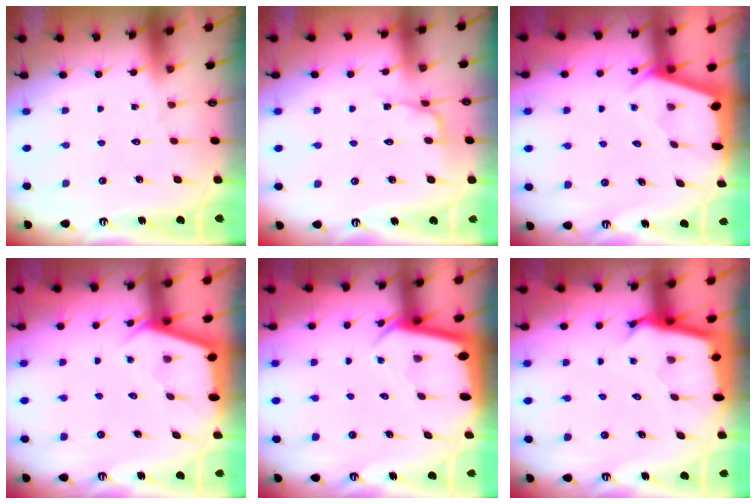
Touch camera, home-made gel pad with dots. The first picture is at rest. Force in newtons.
{"total": 2.8, "press": 2.8, "slide": 0.4}
{"total": 2.4, "press": 2.4, "slide": 0.3}
{"total": 2.9, "press": 2.9, "slide": 0.4}
{"total": 2.8, "press": 2.8, "slide": 0.1}
{"total": 2.9, "press": 2.9, "slide": 0.1}